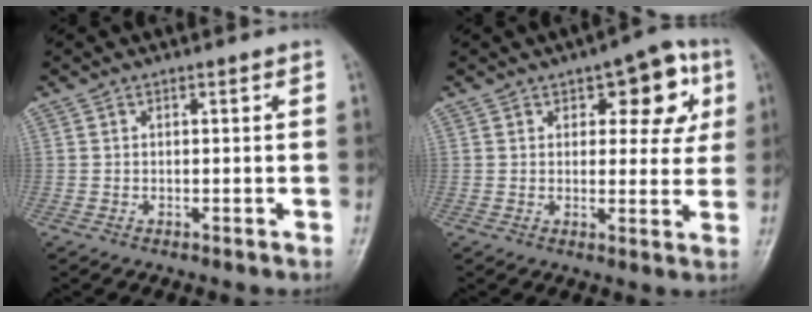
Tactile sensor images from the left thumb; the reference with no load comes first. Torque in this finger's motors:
{"motor_torque": [0.07, 0.18, 0.38, 0.24, 0.11]}